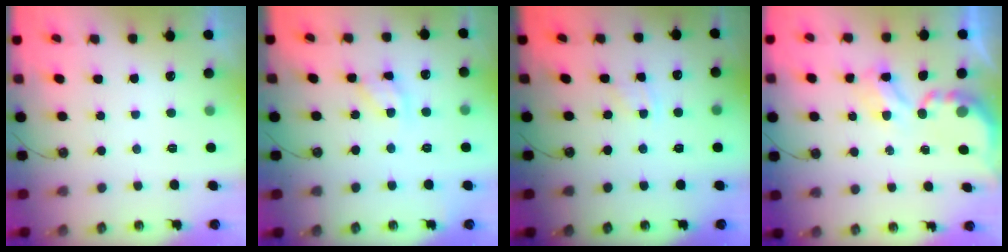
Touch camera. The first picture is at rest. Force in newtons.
{"total": 10.3, "press": 10.2, "slide": 0.7}
{"total": 2.2, "press": 2.1, "slide": 0.4}
{"total": 4.0, "press": 4.0, "slide": 0.2}